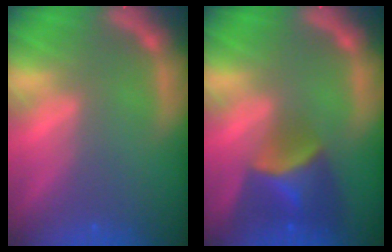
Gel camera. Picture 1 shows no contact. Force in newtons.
{"total": 6.0}